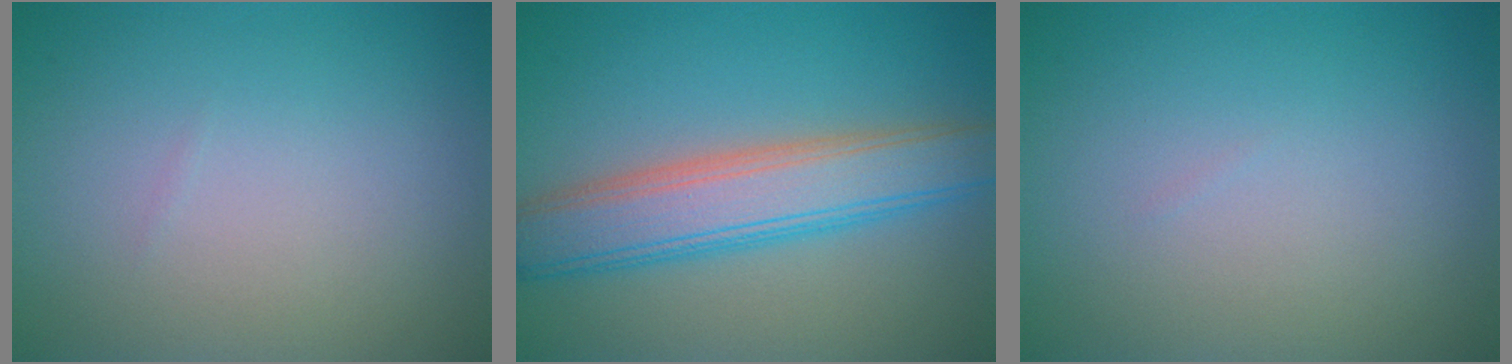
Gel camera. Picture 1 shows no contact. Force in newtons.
{"total": 6.5, "press": 6.5, "slide": 0.1}
{"total": 0.0}